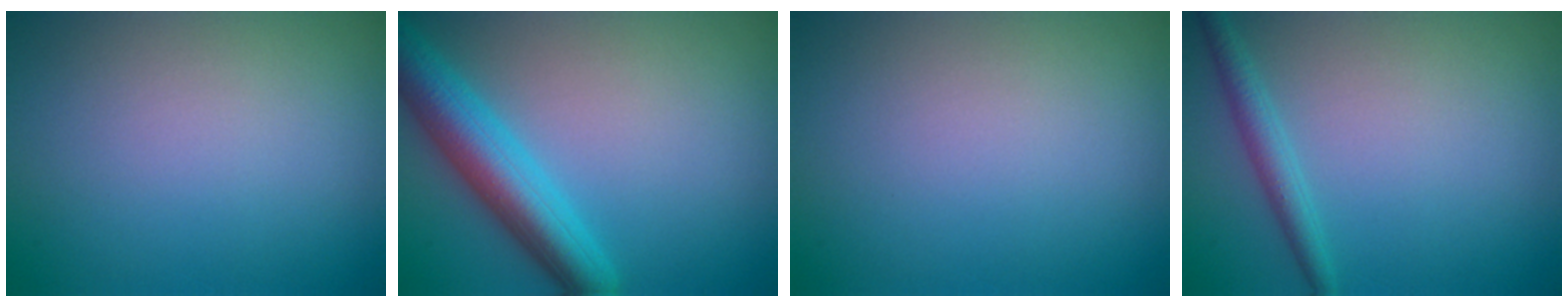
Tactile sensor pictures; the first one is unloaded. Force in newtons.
{"total": 6.1, "press": 6.1, "slide": 0.3}
{"total": 0.0}
{"total": 2.0, "press": 2.0, "slide": 0.0}